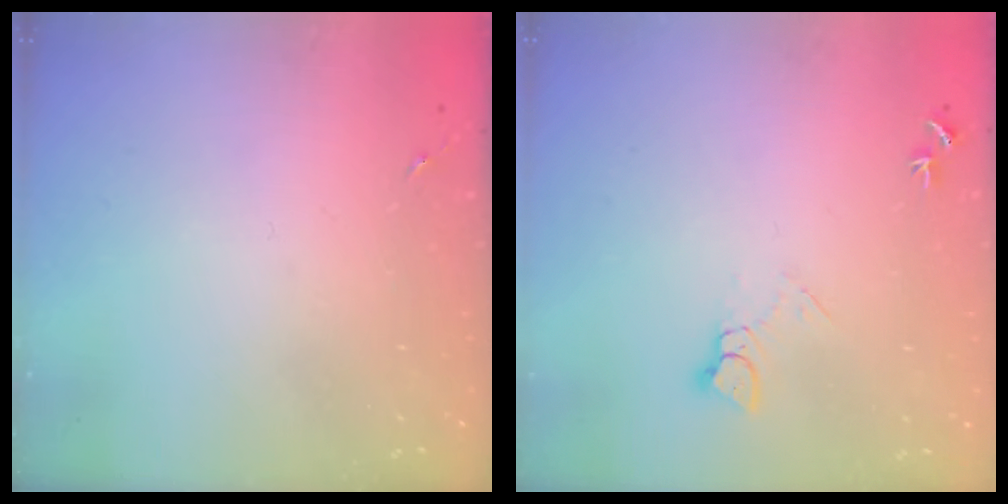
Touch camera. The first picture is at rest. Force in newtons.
{"total": 5.5, "press": 5.5, "slide": 0.5}